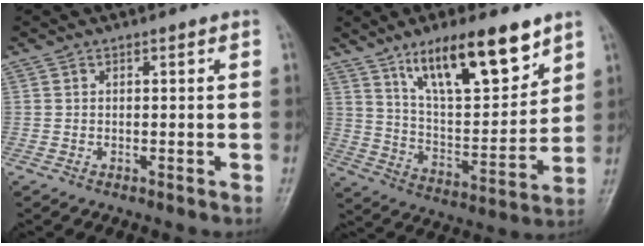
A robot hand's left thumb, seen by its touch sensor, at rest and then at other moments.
{"total": 17.6, "force": [11.3, 5.7, 12.3], "torque": [-0.170, -0.057, 0.204]}